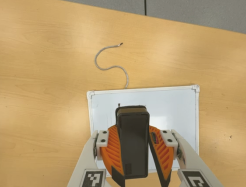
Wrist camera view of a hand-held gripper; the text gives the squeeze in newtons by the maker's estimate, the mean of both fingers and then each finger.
{"total": 9.3, "left": 9.9, "right": 8.7}